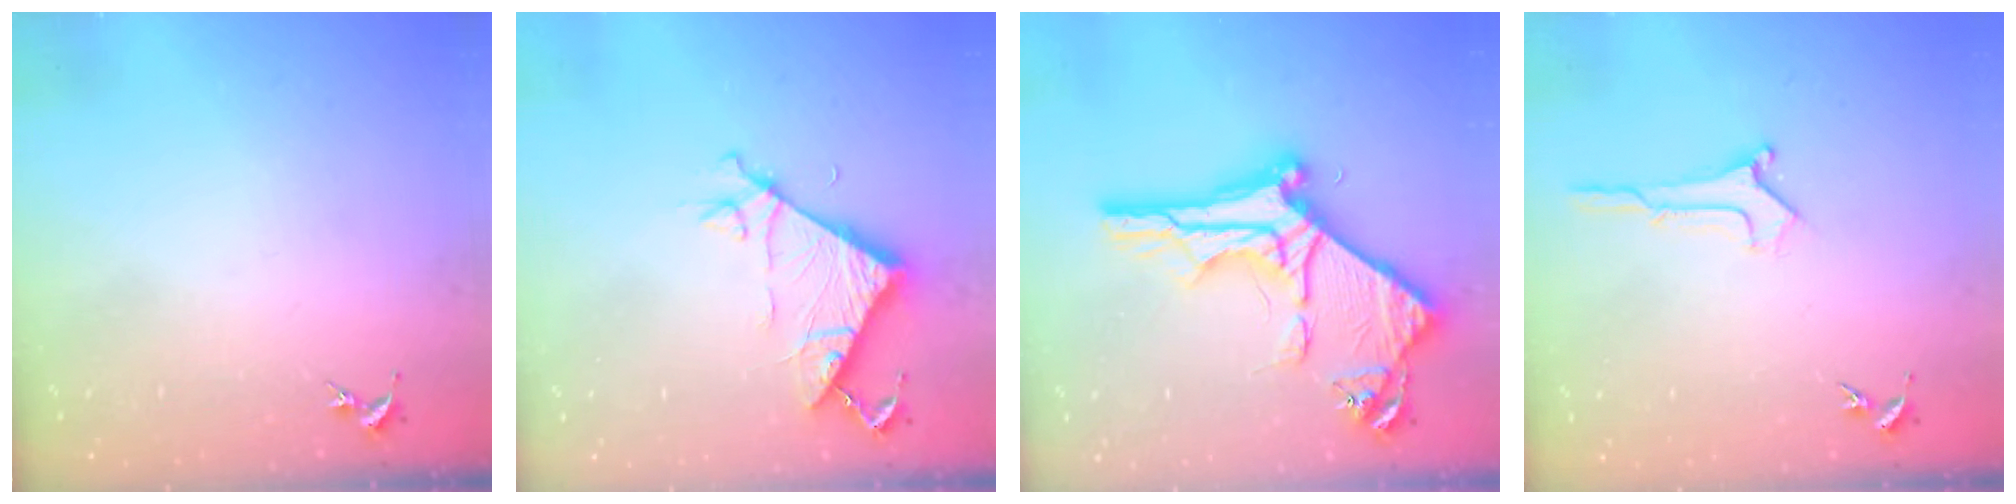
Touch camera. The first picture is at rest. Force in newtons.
{"total": 7.5, "press": 7.5, "slide": 0.5}
{"total": 10.7, "press": 10.6, "slide": 1.2}
{"total": 0.6, "press": 0.6, "slide": 0.1}